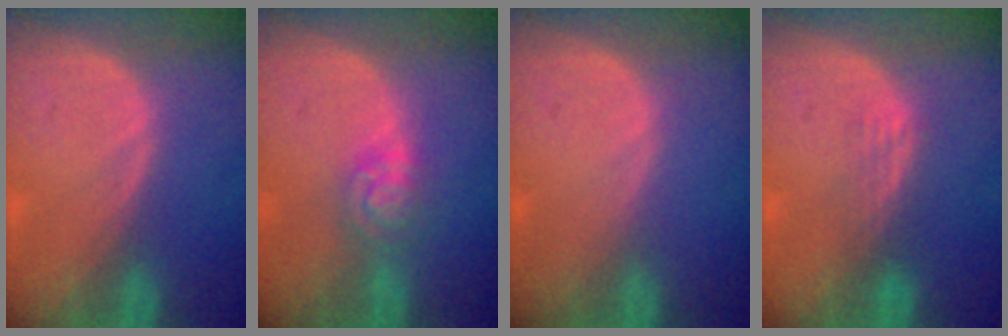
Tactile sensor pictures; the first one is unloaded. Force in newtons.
{"total": 4.7, "press": 3.9, "slide": 2.6}
{"total": 0.0}
{"total": 2.2, "press": 2.2, "slide": 0.2}